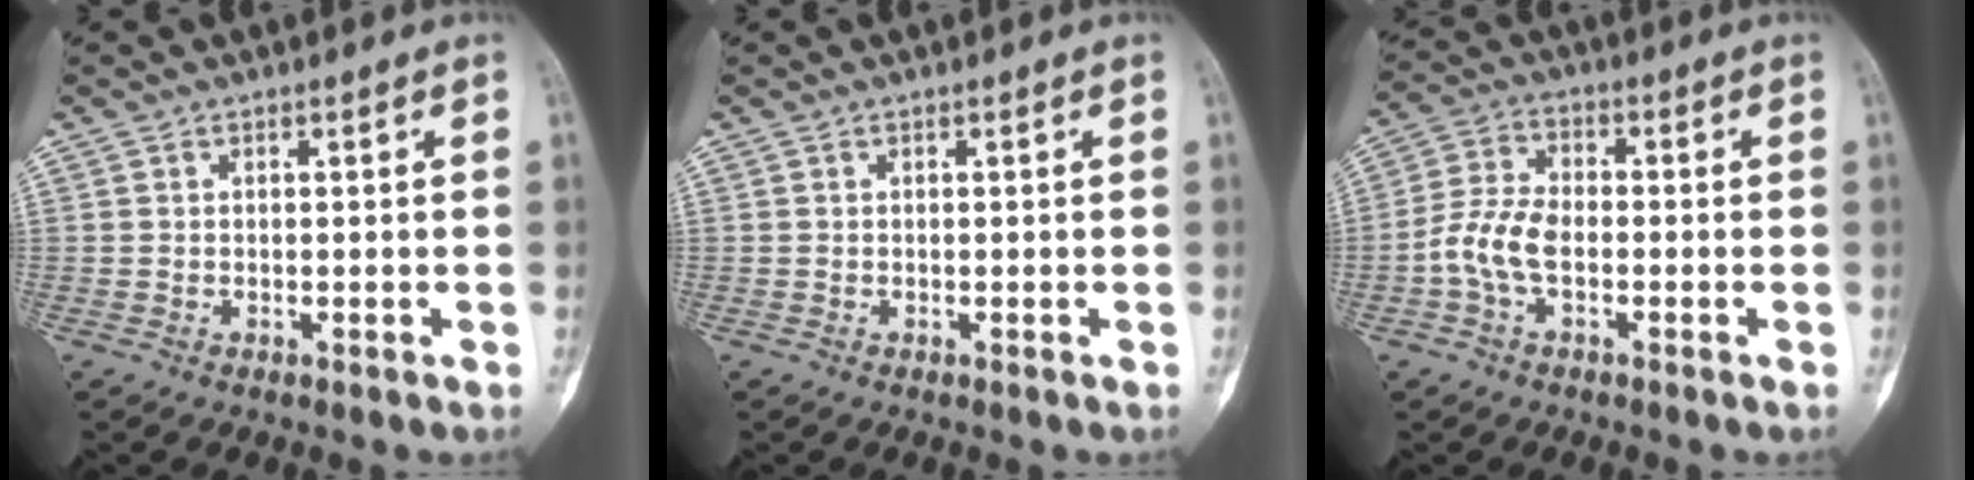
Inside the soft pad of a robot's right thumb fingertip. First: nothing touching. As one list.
[{"total": 0.0}, {"total": 7.7, "force": [-2.0, 4.4, 6.0], "torque": [-0.130, 0.025, -0.047]}]